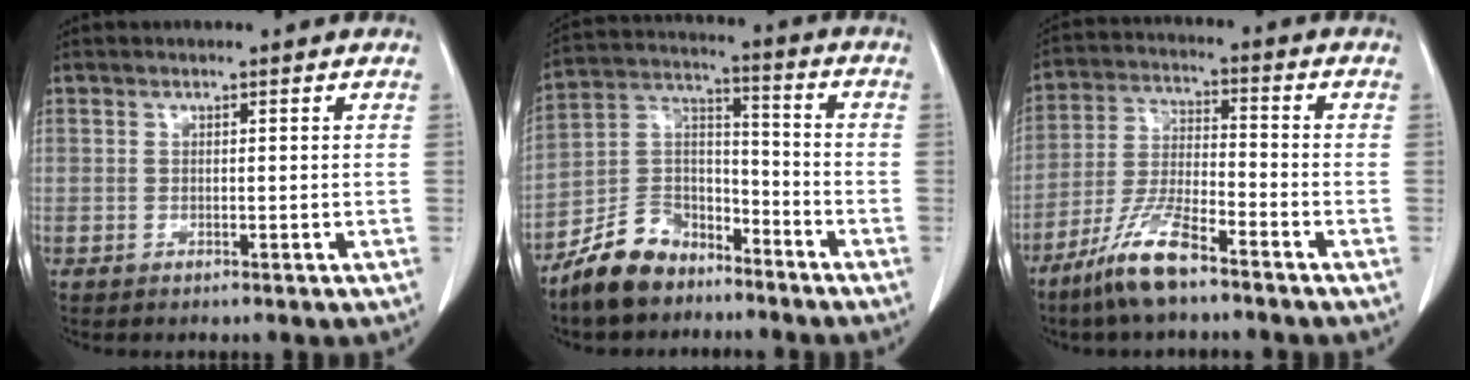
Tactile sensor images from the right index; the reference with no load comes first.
{"total": 10.8, "force": [-8.4, 5.7, 3.7], "torque": [-0.083, 0.023, -0.160]}
{"total": 9.4, "force": [-6.8, 1.4, 6.5], "torque": [-0.139, -0.017, -0.135]}